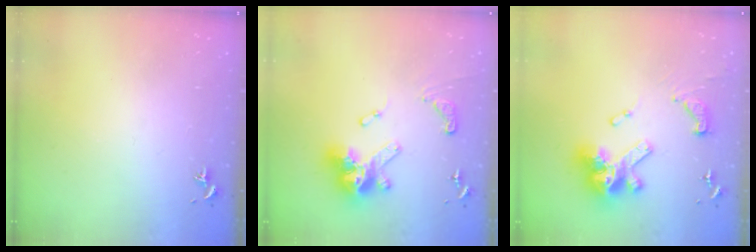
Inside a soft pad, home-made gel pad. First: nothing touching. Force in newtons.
{"total": 17.3, "press": 17.2, "slide": 1.9}
{"total": 19.2, "press": 19.0, "slide": 2.0}